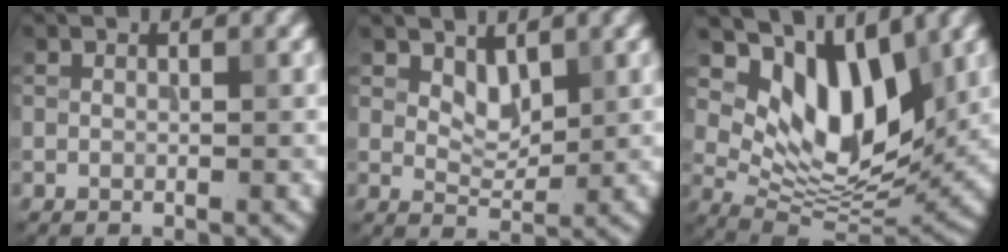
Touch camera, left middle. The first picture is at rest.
{"total": 2.3, "force": [1.4, 1.2, 1.3], "torque": [-0.024, -0.008, 0.026]}
{"total": 10.2, "force": [5.1, 5.1, 7.3], "torque": [-0.120, -0.013, 0.093]}